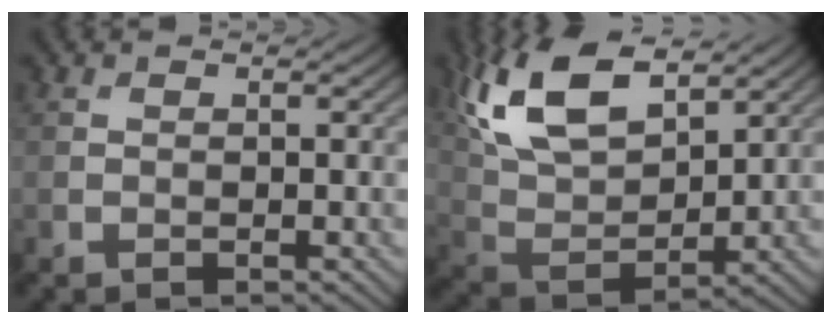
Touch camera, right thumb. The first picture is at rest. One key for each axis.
{"total": 13.6, "fx": 7.5, "fy": 6.3, "fz": 9.5, "tx": -0.215, "ty": 0.017, "tz": 0.138}